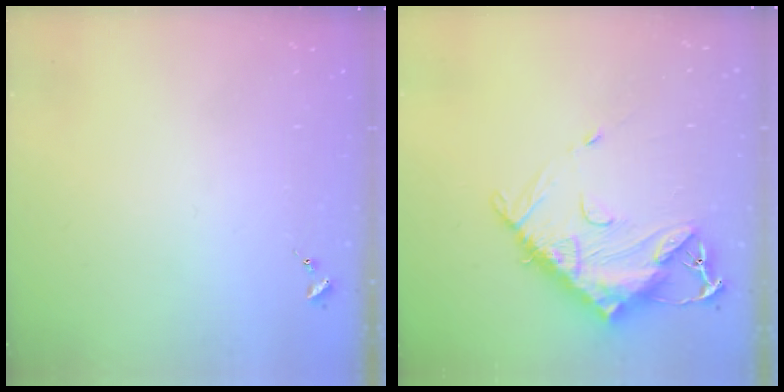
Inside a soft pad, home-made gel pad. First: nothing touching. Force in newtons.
{"total": 14.5, "press": 14.4, "slide": 1.4}